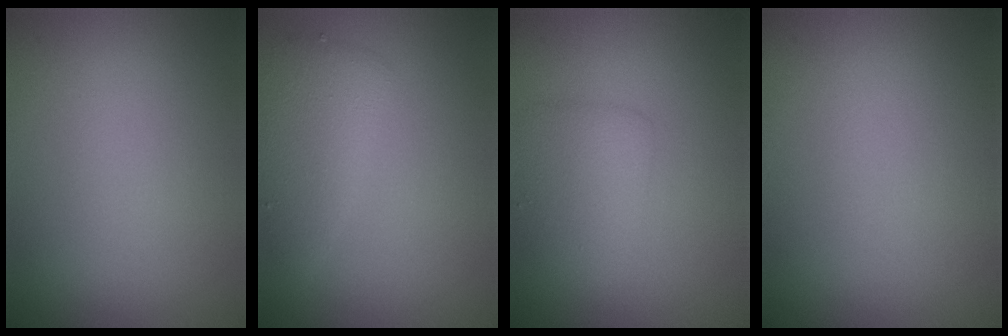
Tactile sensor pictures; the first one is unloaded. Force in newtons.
{"total": 3.5, "press": 3.5, "slide": 0.2}
{"total": 2.8, "press": 2.8, "slide": 0.1}
{"total": 0.0}